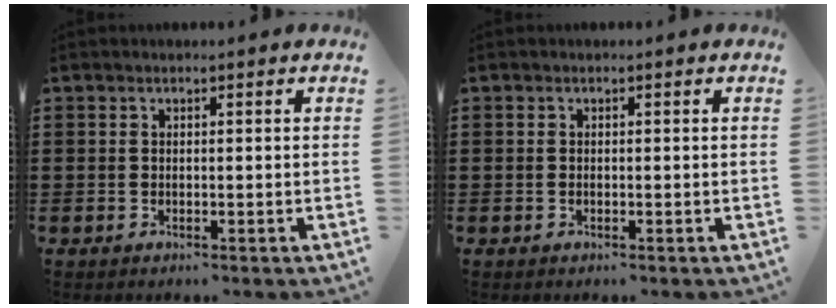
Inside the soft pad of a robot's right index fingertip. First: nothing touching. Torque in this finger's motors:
{"motor_torque": [-0.63, 0.99, -0.02, -0.01]}